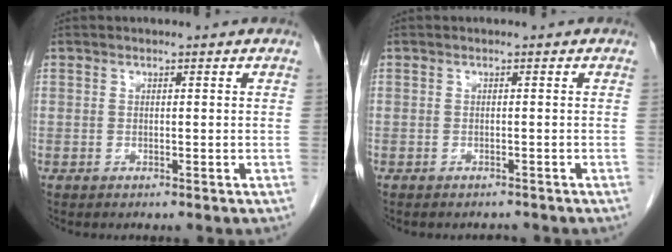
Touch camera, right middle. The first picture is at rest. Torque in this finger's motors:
{"motor_torque": [-0.03, 0.09, -0.01, 0.01]}